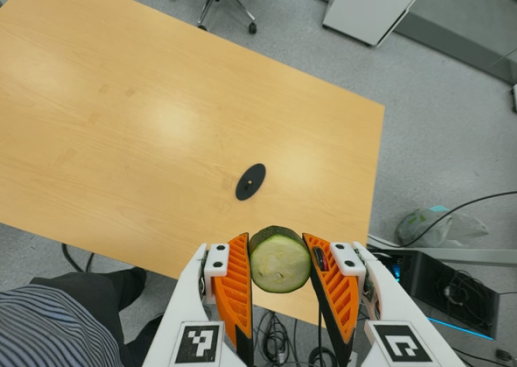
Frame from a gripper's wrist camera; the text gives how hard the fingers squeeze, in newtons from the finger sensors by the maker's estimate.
{"total": 11.3, "left": 12.6, "right": 9.9}